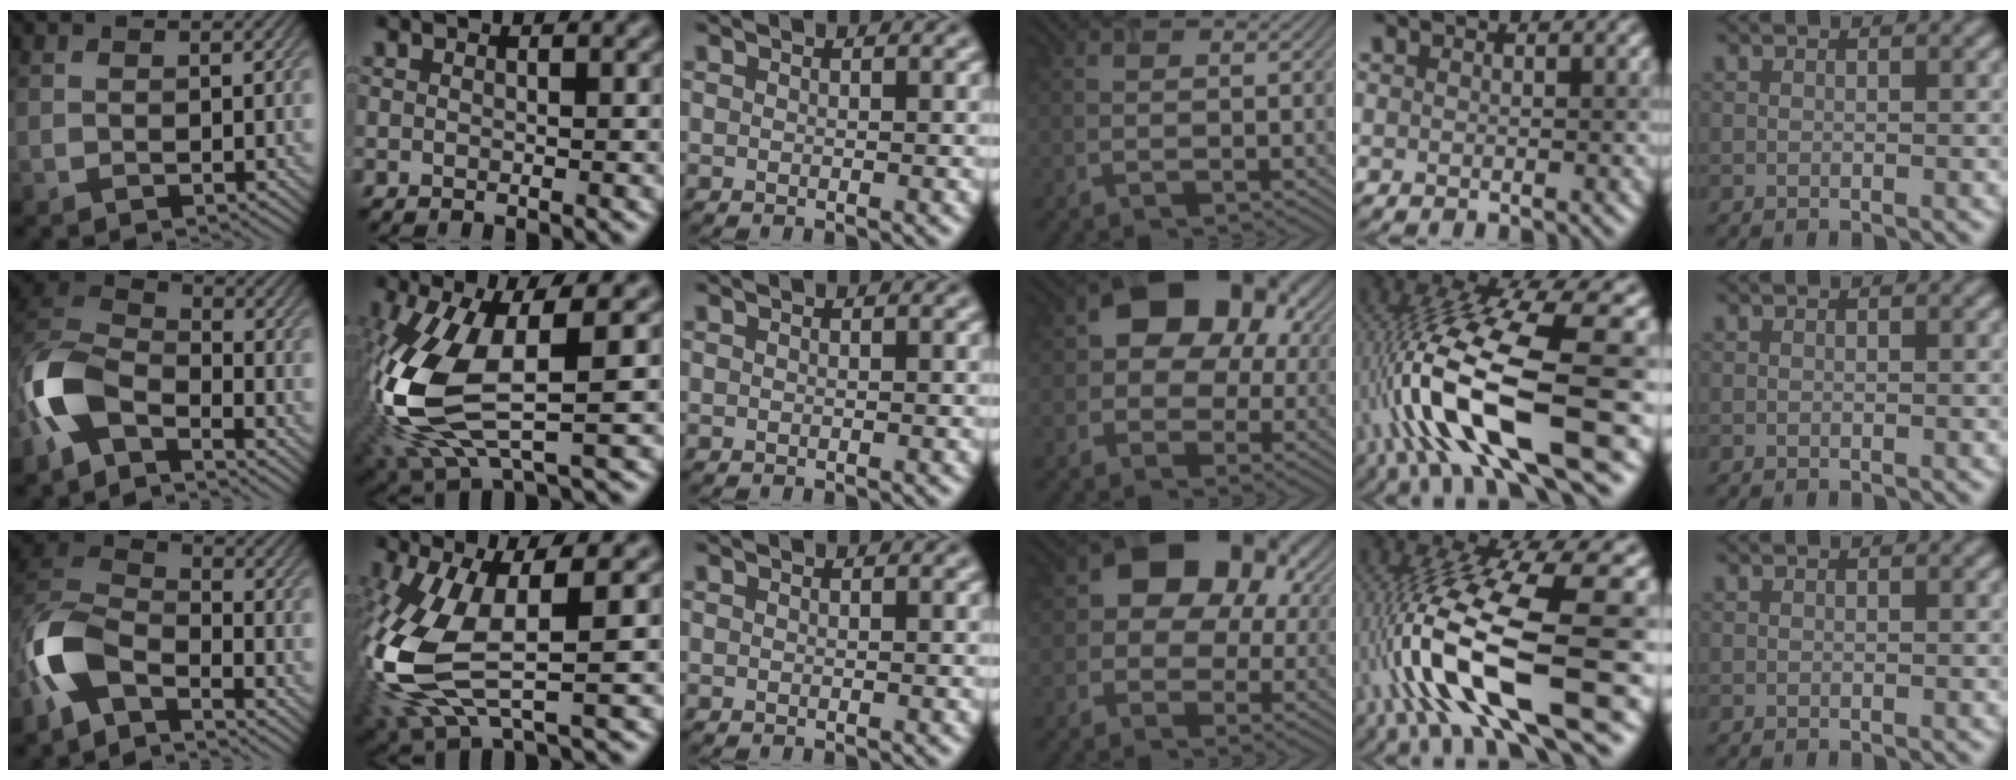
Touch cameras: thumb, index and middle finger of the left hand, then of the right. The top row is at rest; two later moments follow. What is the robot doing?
{"motion": "extract", "object": "airpods case & airpods"}